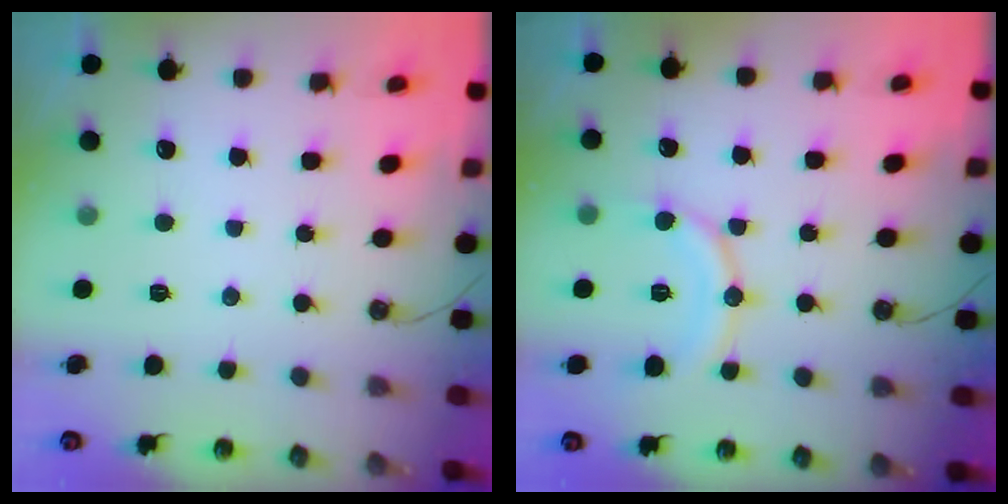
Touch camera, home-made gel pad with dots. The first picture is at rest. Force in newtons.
{"total": 11.7, "press": 11.6, "slide": 1.2}